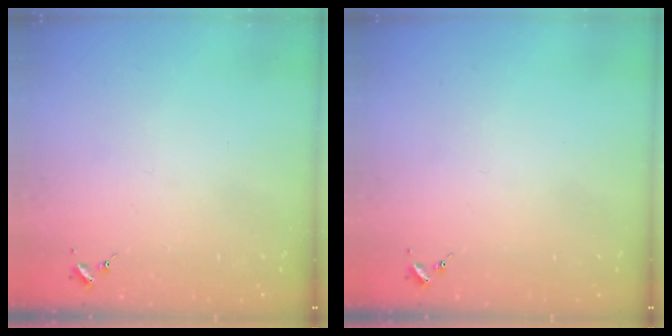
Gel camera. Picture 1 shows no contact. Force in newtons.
{"total": 0.0}